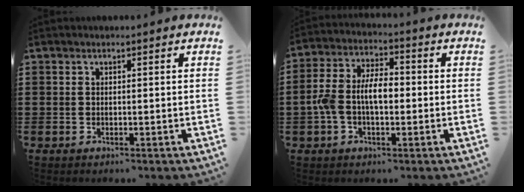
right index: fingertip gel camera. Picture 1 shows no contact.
{"total": 7.0, "force": [-1.1, 3.7, 5.9], "torque": [-0.133, 0.003, -0.028]}